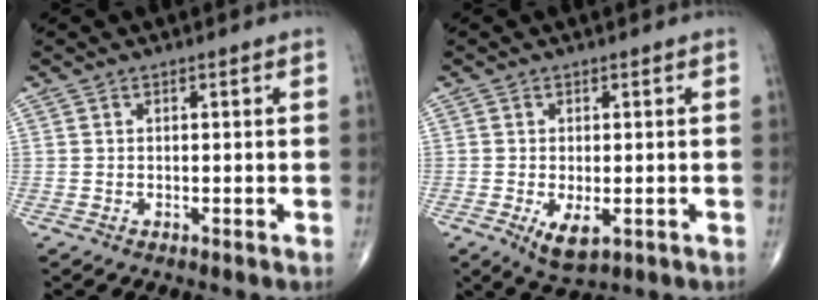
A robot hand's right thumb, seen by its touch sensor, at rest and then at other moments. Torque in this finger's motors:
{"motor_torque": [-0.08, 0.59, 0.29, 0.25, 0.11]}